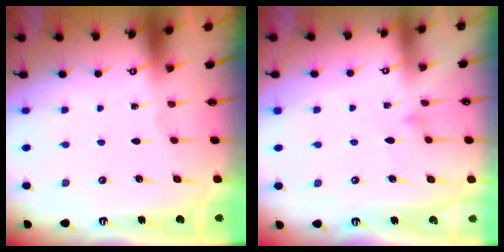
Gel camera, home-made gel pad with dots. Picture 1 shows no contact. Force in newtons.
{"total": 7.7, "press": 7.7, "slide": 0.5}